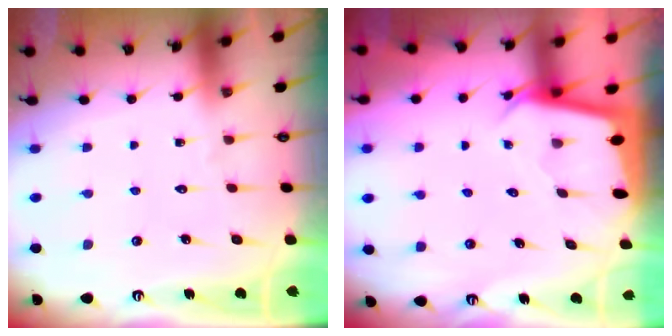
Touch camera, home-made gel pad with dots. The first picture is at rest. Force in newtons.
{"total": 2.1, "press": 2.1, "slide": 0.0}